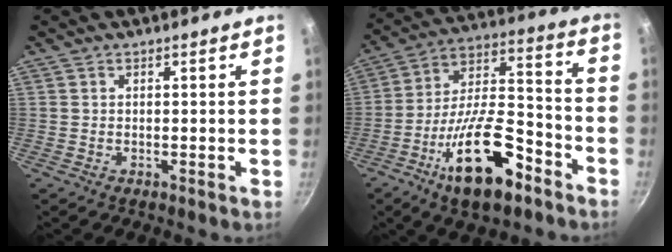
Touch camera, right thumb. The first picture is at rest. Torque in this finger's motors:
{"motor_torque": [2.28, 2.73, 2.11, -0.66, 0.64]}